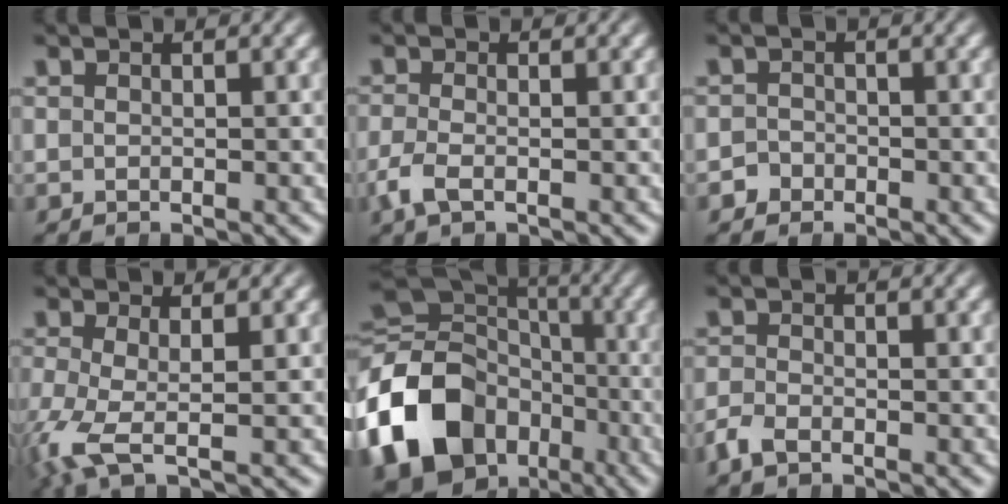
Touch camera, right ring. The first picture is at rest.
{"total": 2.2, "force": [-1.3, 0.9, 1.5], "torque": [-0.042, -0.013, -0.019]}
{"total": 1.9, "force": [-1.3, 1.4, -0.2], "torque": [0.002, -0.010, -0.023]}
{"total": 4.1, "force": [-1.0, 1.9, 3.5], "torque": [-0.105, -0.034, -0.002]}
{"total": 15.1, "force": [-3.4, 12.1, 8.4], "torque": [-0.165, -0.051, -0.046]}
{"total": 1.8, "force": [-1.5, 0.7, 0.7], "torque": [-0.015, -0.009, -0.027]}